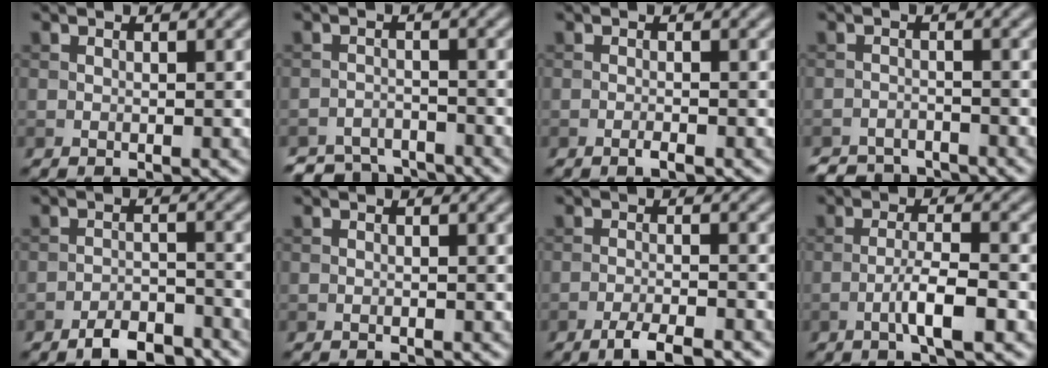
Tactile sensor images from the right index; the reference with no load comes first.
{"total": 4.4, "force": [-4.3, 0.9, 0.4], "torque": [0.000, -0.005, -0.075]}
{"total": 0.9, "force": [-0.6, 0.1, 0.7], "torque": [-0.013, 0.000, -0.011]}
{"total": 3.5, "force": [-3.4, 0.9, 0.2], "torque": [0.001, -0.002, -0.058]}
{"total": 4.4, "force": [-3.6, 1.4, 2.1], "torque": [-0.032, 0.004, -0.064]}
{"total": 0.7, "force": [-0.7, 0.0, 0.1], "torque": [0.000, -0.003, -0.012]}
{"total": 3.5, "force": [-2.6, 0.6, 2.3], "torque": [-0.037, 0.002, -0.050]}
{"total": 3.9, "force": [-1.7, 0.6, 3.4], "torque": [-0.063, 0.008, -0.035]}